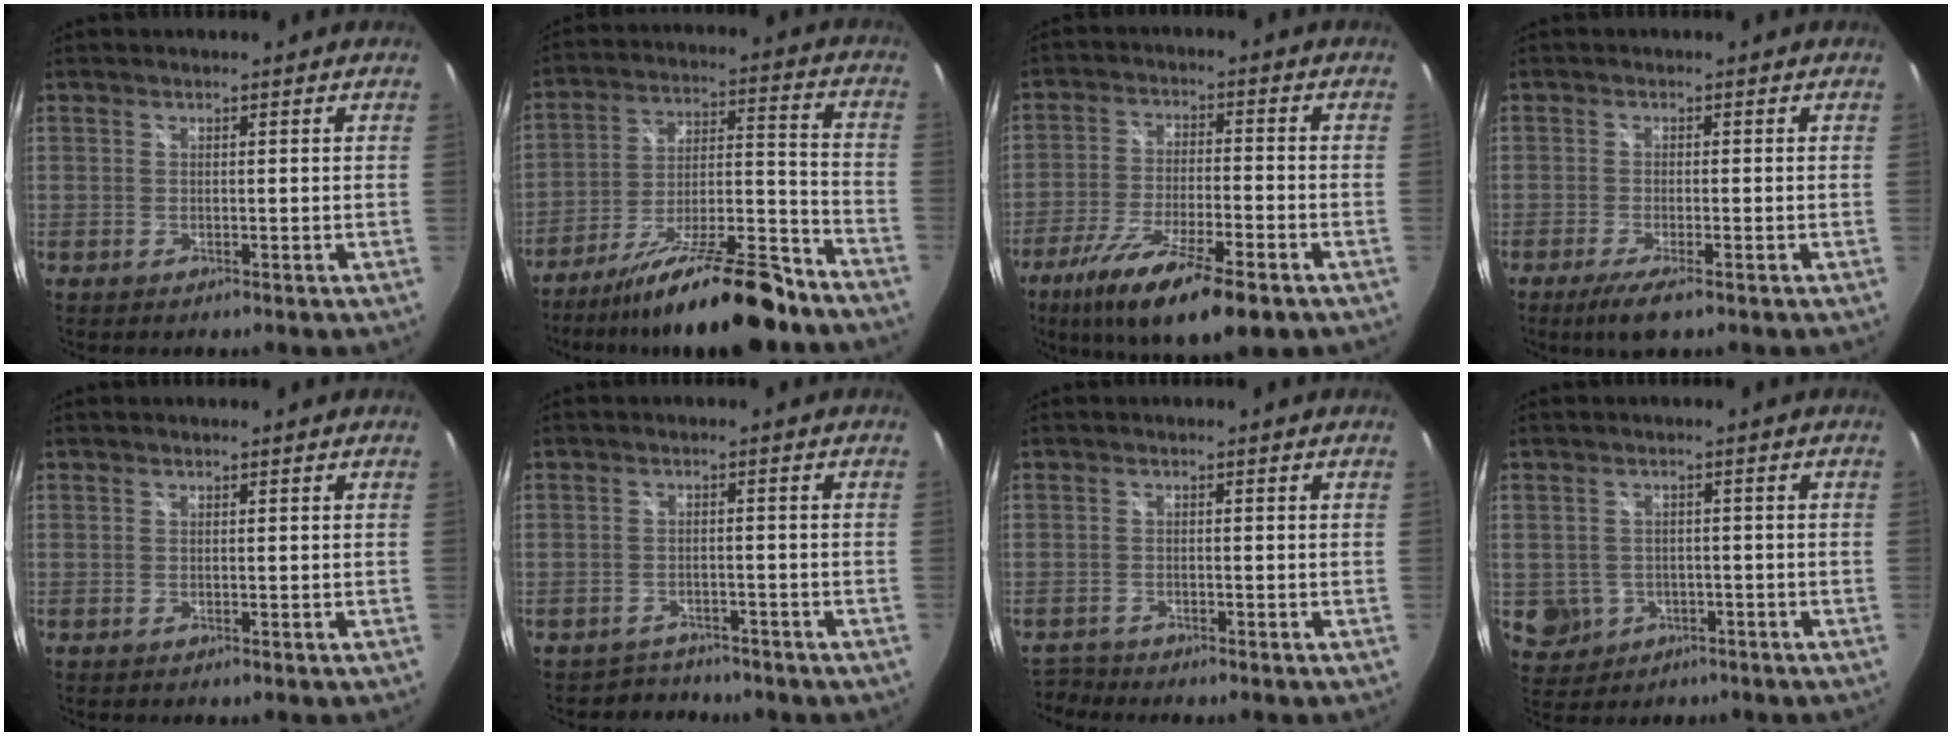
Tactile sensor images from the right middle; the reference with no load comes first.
{"total": 19.4, "force": [-15.3, 3.4, 11.3], "torque": [-0.194, -0.008, -0.238]}
{"total": 16.2, "force": [-10.3, 3.7, 11.9], "torque": [-0.232, -0.049, -0.178]}
{"total": 4.7, "force": [-3.0, 0.6, 3.6], "torque": [-0.077, -0.019, -0.053]}
{"total": 0.0}
{"total": 5.3, "force": [-4.4, 2.9, 0.1], "torque": [-0.012, 0.006, -0.063]}
{"total": 2.8, "force": [-2.8, 0.7, -0.1], "torque": [-0.008, -0.008, -0.058]}
{"total": 6.9, "force": [-2.1, 6.3, 1.8], "torque": [-0.057, 0.002, -0.013]}